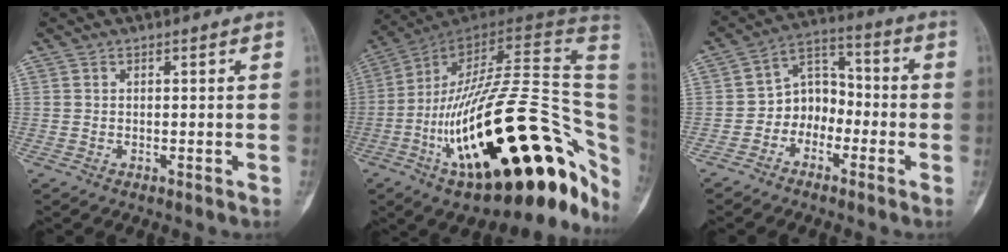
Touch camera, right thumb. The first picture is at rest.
{"total": 39.4, "force": [-11.2, 14.9, 34.7], "torque": [-0.443, 0.063, -0.176]}
{"total": 7.9, "force": [-2.9, 6.2, 3.9], "torque": [-0.024, 0.051, -0.067]}